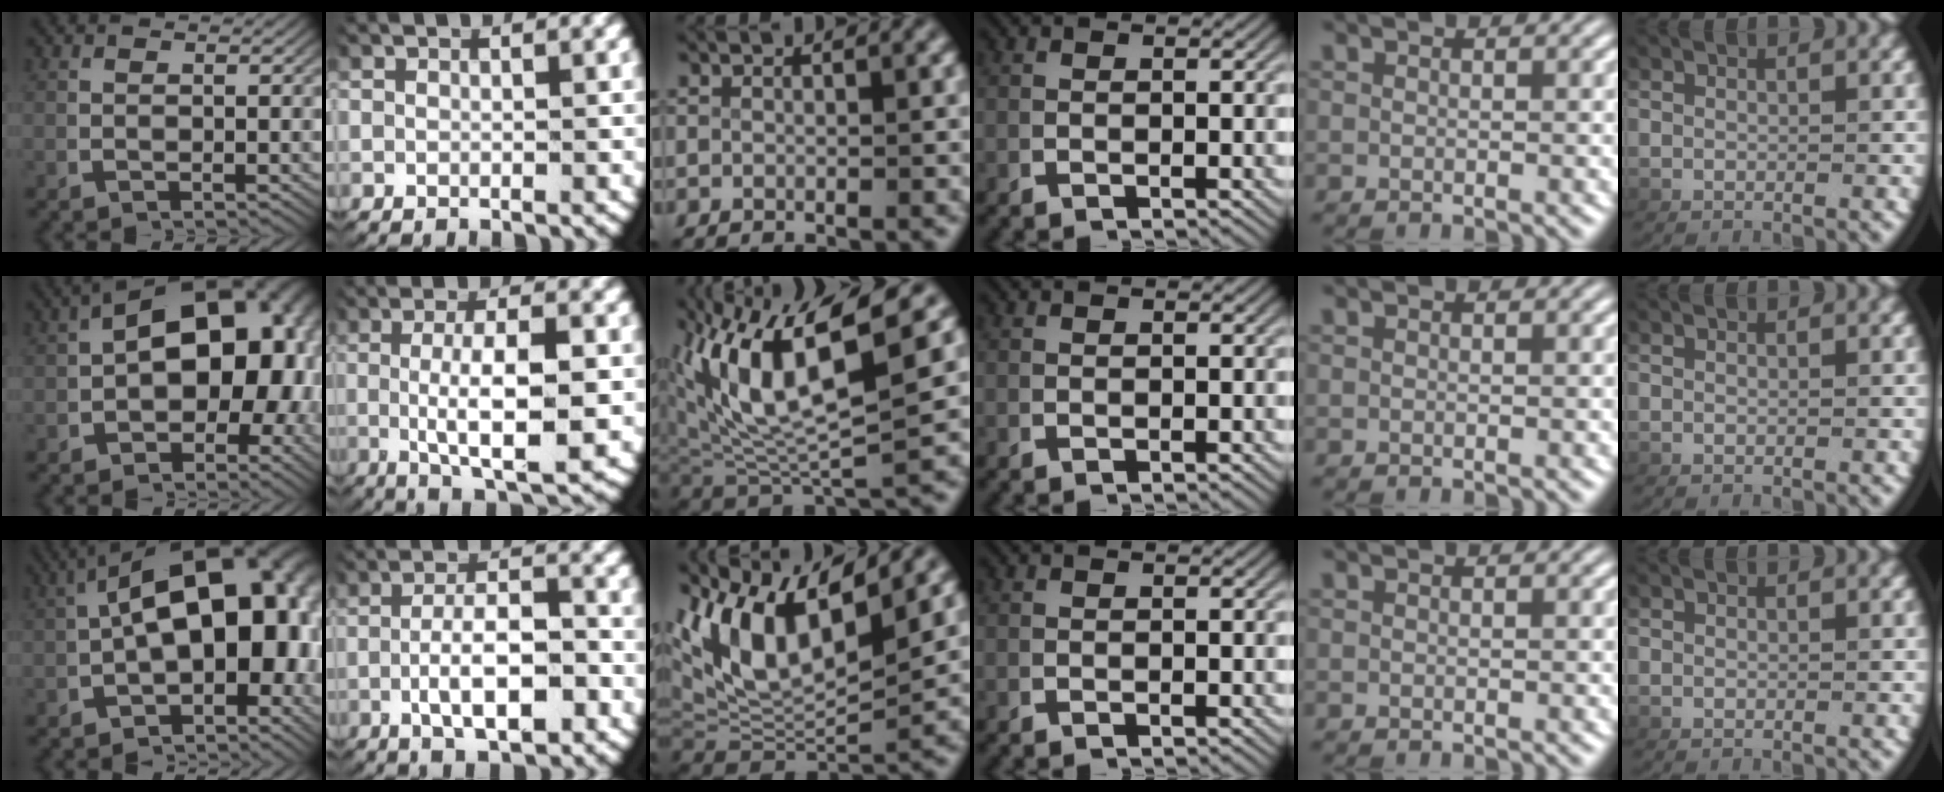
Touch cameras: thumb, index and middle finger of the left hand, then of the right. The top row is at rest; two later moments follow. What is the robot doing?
{"motion": "lift_and_place", "object": "ribbon"}